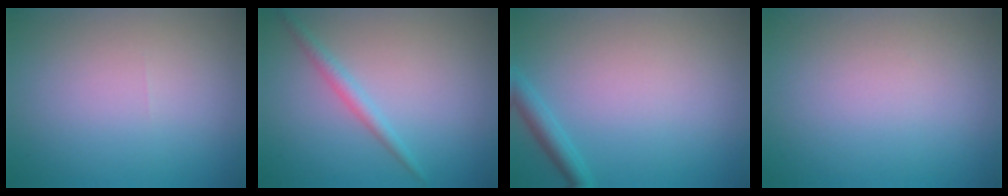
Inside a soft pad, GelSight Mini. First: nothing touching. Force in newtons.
{"total": 1.6, "press": 1.6, "slide": 0.1}
{"total": 1.8, "press": 1.8, "slide": 0.1}
{"total": 0.0}